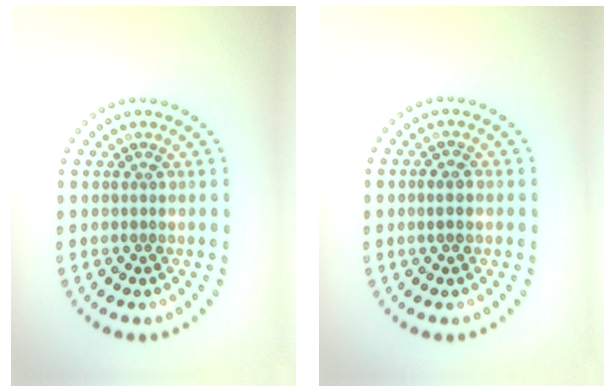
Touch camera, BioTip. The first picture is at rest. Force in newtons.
{"total": 1.1, "press": 1.1, "slide": 0.1}